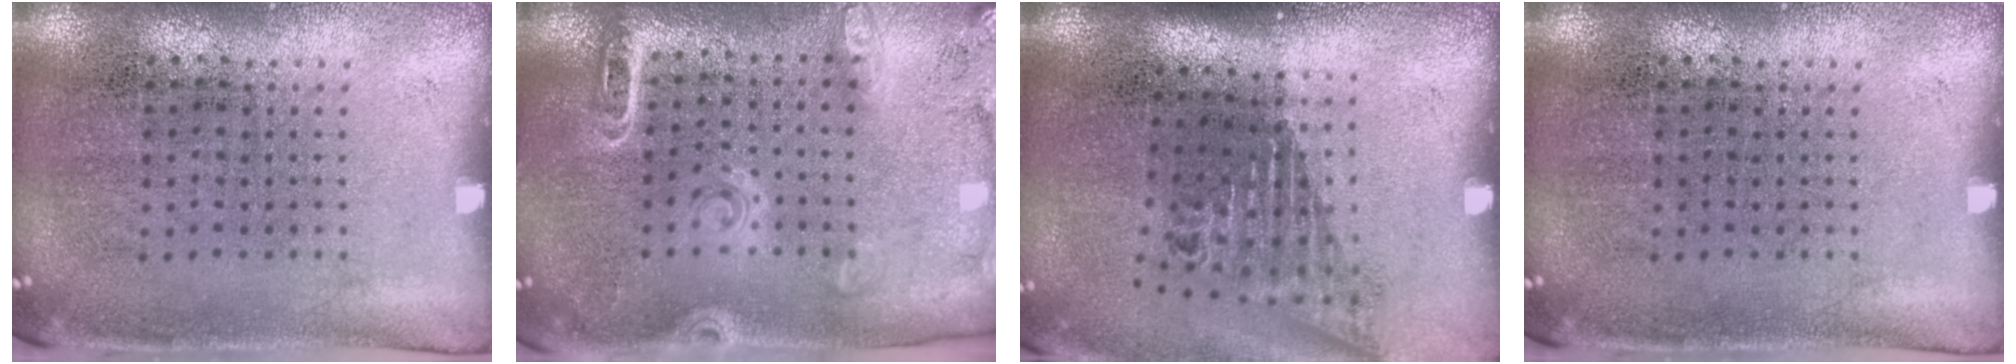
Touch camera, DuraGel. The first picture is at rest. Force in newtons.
{"total": 1.8, "press": 1.7, "slide": 0.4}
{"total": 1.6, "press": 1.2, "slide": 1.1}
{"total": 0.0}